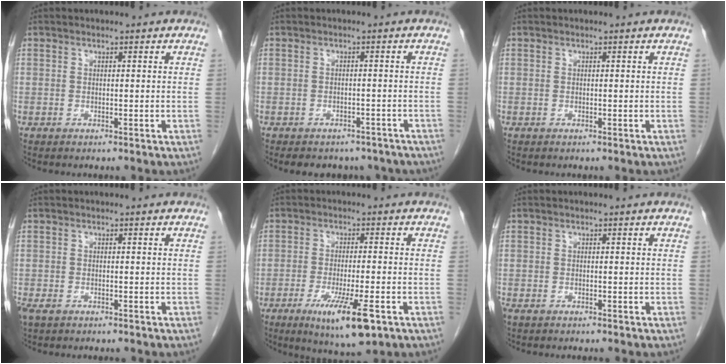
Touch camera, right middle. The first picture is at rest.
{"total": 9.8, "force": [-8.2, 4.5, 2.8], "torque": [-0.038, 0.001, -0.085]}
{"total": 0.0}
{"total": 2.3, "force": [-1.6, 1.1, 1.2], "torque": [-0.030, -0.004, -0.023]}
{"total": 9.7, "force": [-4.8, 1.2, 8.3], "torque": [-0.146, -0.026, -0.071]}
{"total": 1.3, "force": [-1.1, 0.4, 0.6], "torque": [-0.015, -0.003, -0.014]}